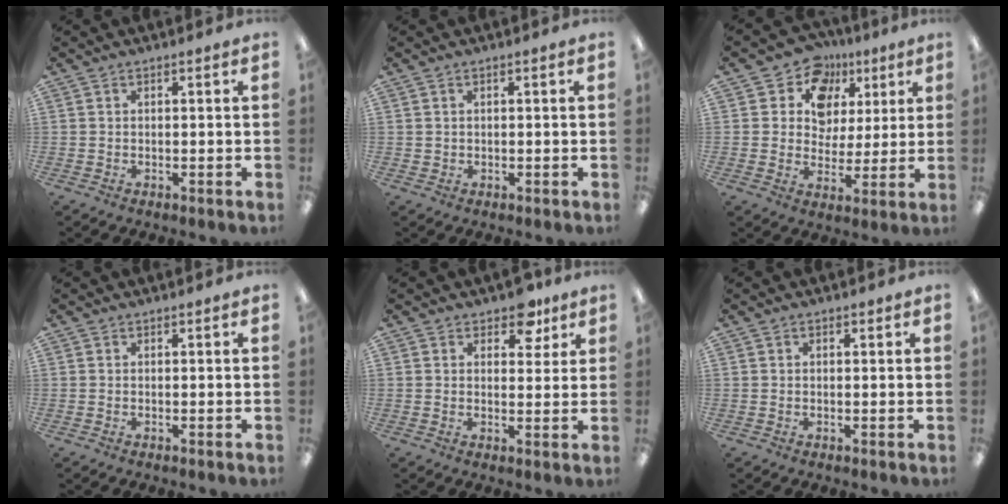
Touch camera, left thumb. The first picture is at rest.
{"total": 0.7, "force": [0.2, 0.7, 0.1], "torque": [-0.003, 0.005, 0.004]}
{"total": 10.6, "force": [5.8, 8.7, 2.3], "torque": [-0.048, -0.040, 0.108]}
{"total": 0.0}
{"total": 6.7, "force": [4.7, 3.6, 3.1], "torque": [-0.025, -0.023, 0.079]}
{"total": 0.6, "force": [0.2, 0.4, 0.4], "torque": [0.001, 0.000, 0.002]}